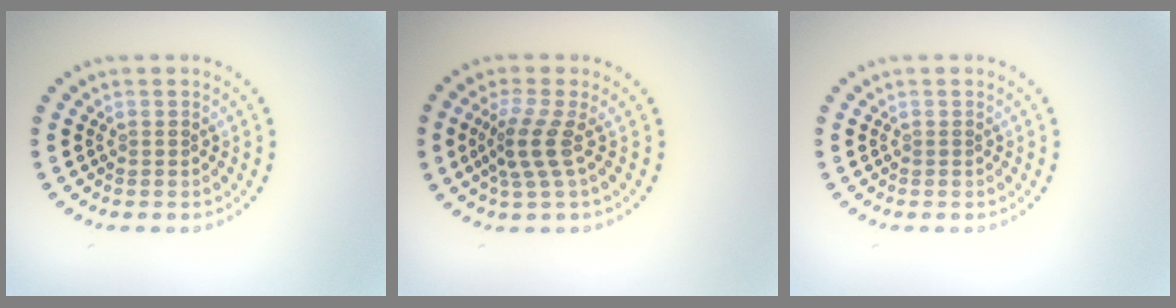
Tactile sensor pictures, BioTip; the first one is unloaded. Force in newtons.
{"total": 2.9, "press": 2.3, "slide": 1.8}
{"total": 0.0}